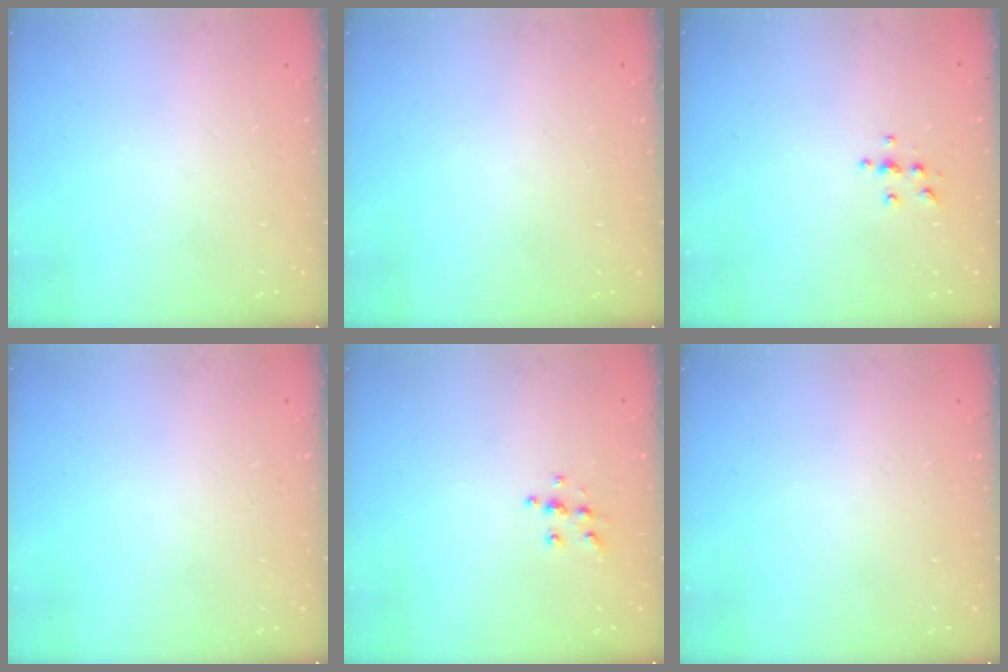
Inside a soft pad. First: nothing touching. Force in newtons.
{"total": 0.0}
{"total": 4.6, "press": 4.6, "slide": 0.5}
{"total": 0.0}
{"total": 5.3, "press": 5.2, "slide": 0.2}
{"total": 0.0}